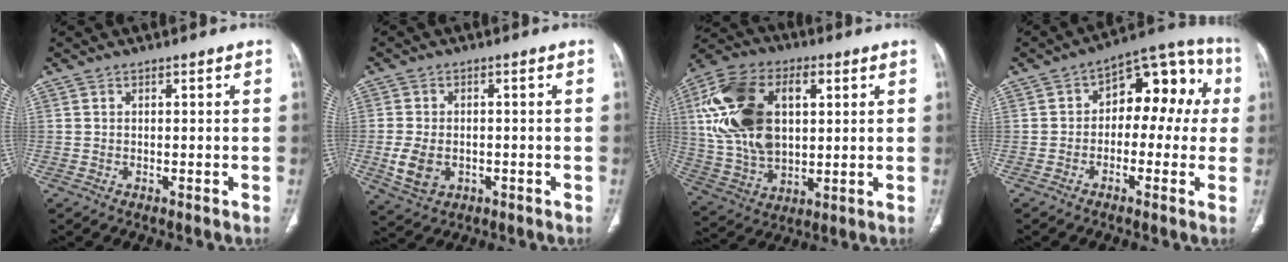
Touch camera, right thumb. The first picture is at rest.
{"total": 6.7, "force": [-1.6, 4.9, 4.4], "torque": [-0.083, 0.000, -0.018]}
{"total": 22.0, "force": [4.9, 13.6, 16.6], "torque": [-0.313, 0.002, 0.092]}
{"total": 13.3, "force": [0.7, 8.3, 10.4], "torque": [-0.080, 0.055, -0.005]}